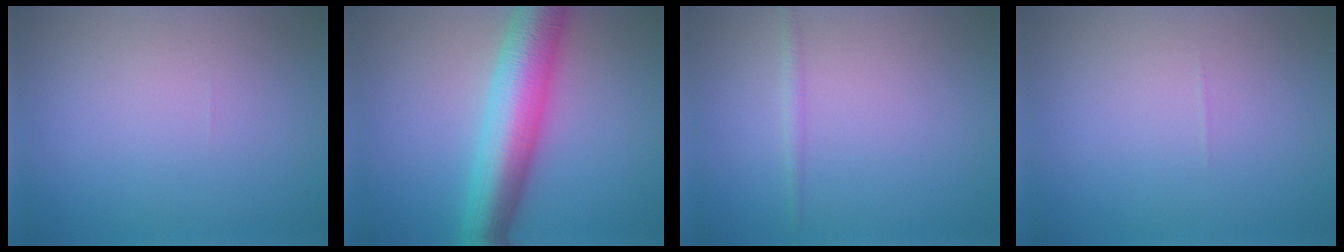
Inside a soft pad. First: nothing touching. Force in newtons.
{"total": 8.8, "press": 8.8, "slide": 0.1}
{"total": 1.0, "press": 1.0, "slide": 0.0}
{"total": 0.0}